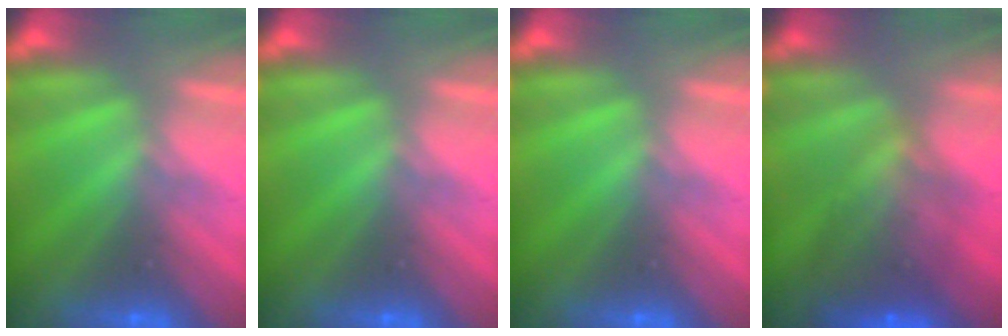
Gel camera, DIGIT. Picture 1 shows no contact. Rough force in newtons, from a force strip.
{"total": 0.0}
{"total": 0.0}
{"total": 5.9}